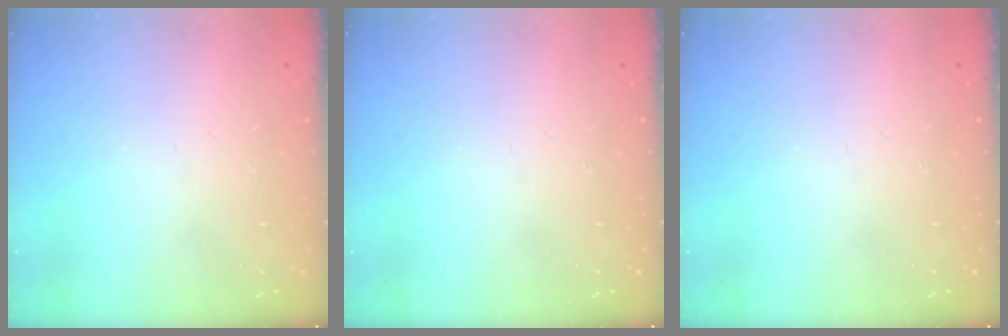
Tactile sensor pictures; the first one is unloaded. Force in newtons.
{"total": 0.0}
{"total": 0.0}